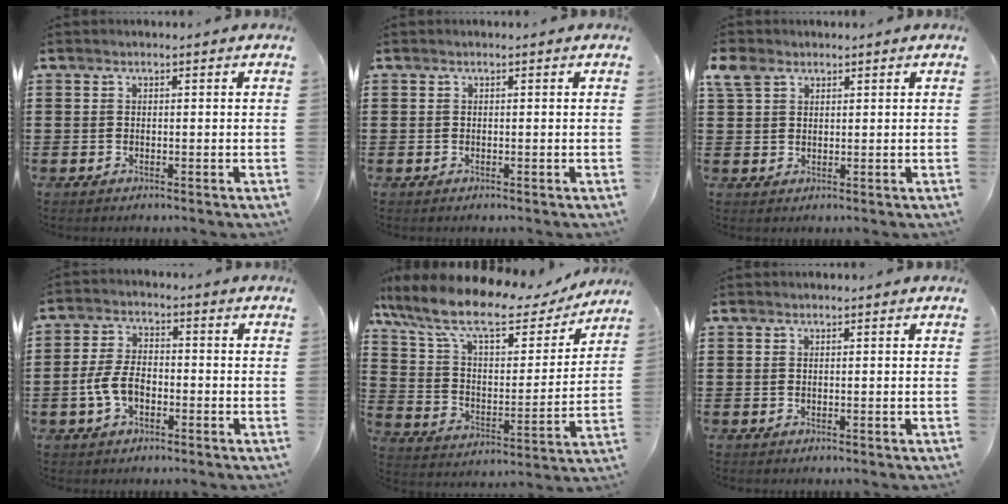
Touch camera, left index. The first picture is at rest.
{"total": 0.0}
{"total": 3.4, "force": [2.1, 2.3, 1.4], "torque": [-0.039, 0.009, 0.040]}
{"total": 5.6, "force": [-1.8, 3.1, 4.3], "torque": [-0.102, 0.000, -0.039]}
{"total": 11.4, "force": [8.8, 2.9, 6.7], "torque": [-0.162, -0.041, 0.151]}
{"total": 0.0}